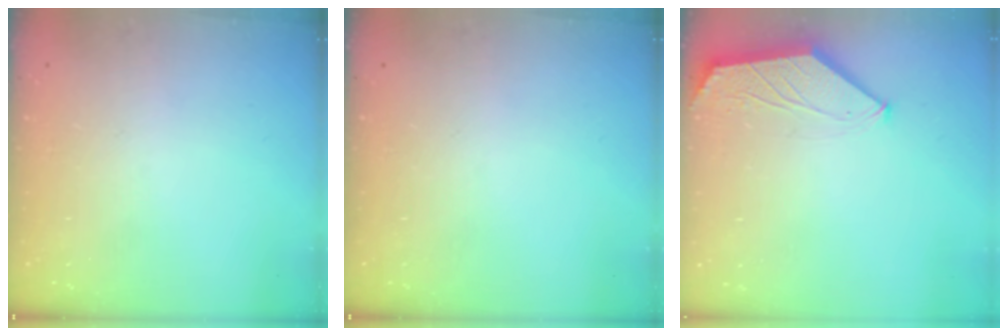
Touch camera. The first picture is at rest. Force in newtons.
{"total": 0.0}
{"total": 1.6, "press": 1.6, "slide": 0.3}